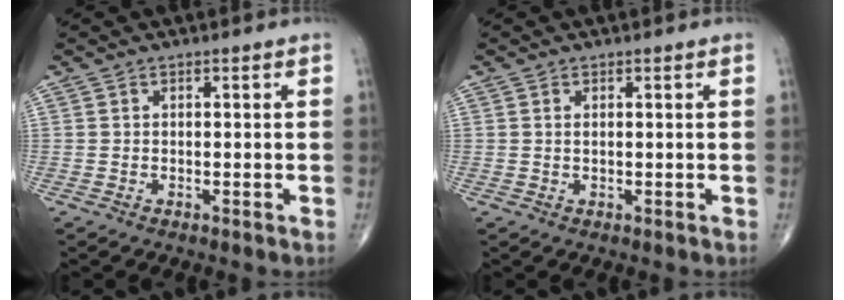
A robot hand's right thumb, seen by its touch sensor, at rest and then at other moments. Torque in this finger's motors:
{"motor_torque": [-0.30, 0.10, 0.17, 0.16, -0.02]}